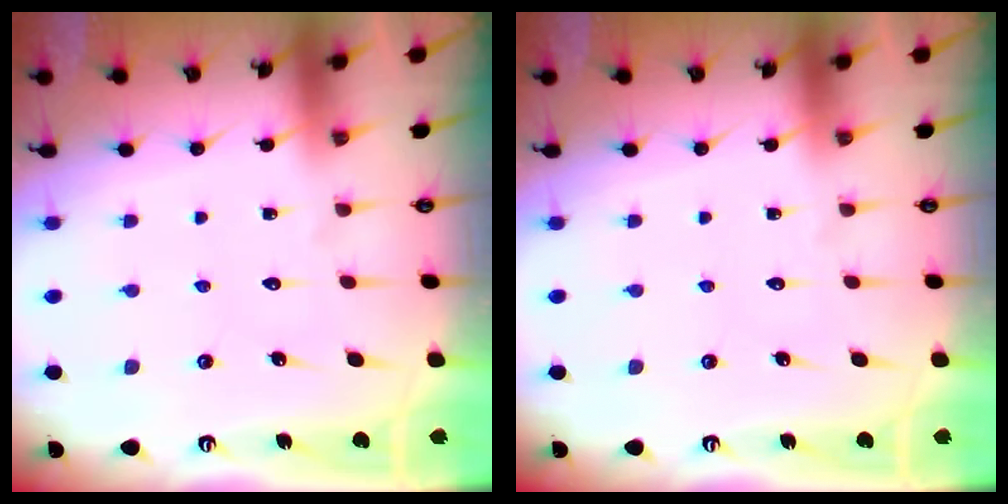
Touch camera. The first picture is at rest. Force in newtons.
{"total": 0.0}